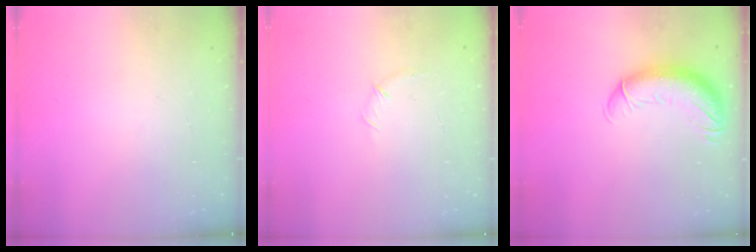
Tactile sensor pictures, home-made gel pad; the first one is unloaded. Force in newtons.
{"total": 5.1, "press": 4.9, "slide": 1.4}
{"total": 13.4, "press": 13.0, "slide": 3.2}